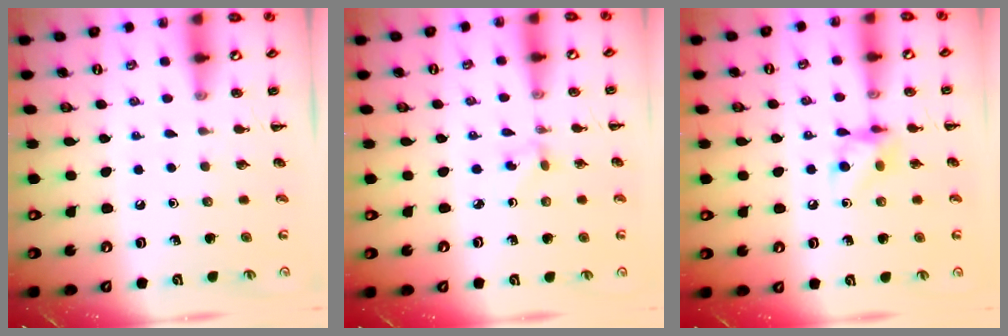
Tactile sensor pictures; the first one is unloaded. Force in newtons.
{"total": 1.7, "press": 1.5, "slide": 0.9}
{"total": 7.9, "press": 7.9, "slide": 0.4}